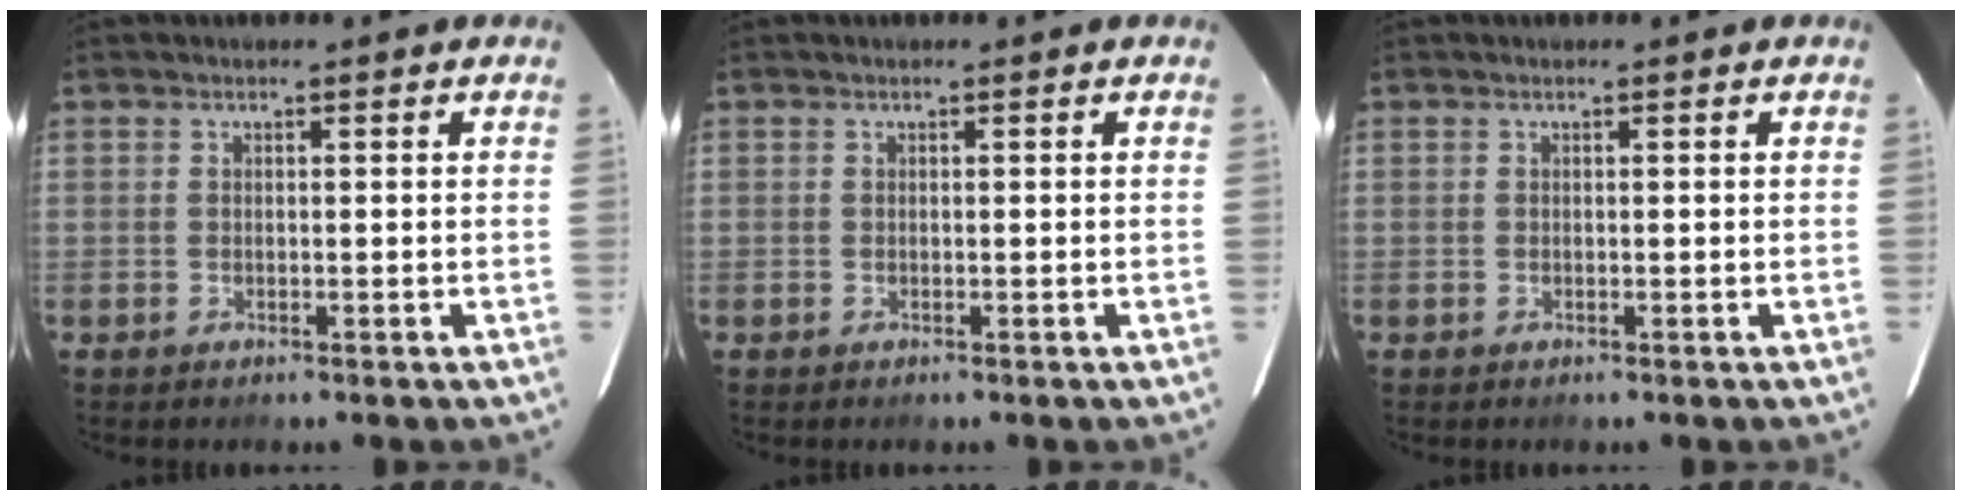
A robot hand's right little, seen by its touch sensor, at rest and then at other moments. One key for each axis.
{"total": 0.0}
{"total": 0.0}